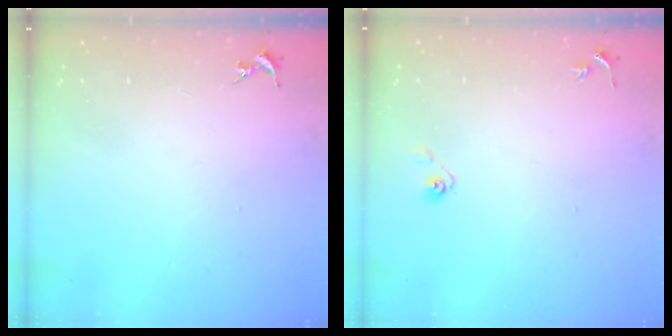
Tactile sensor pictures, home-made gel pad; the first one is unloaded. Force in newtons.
{"total": 3.6, "press": 2.9, "slide": 2.0}